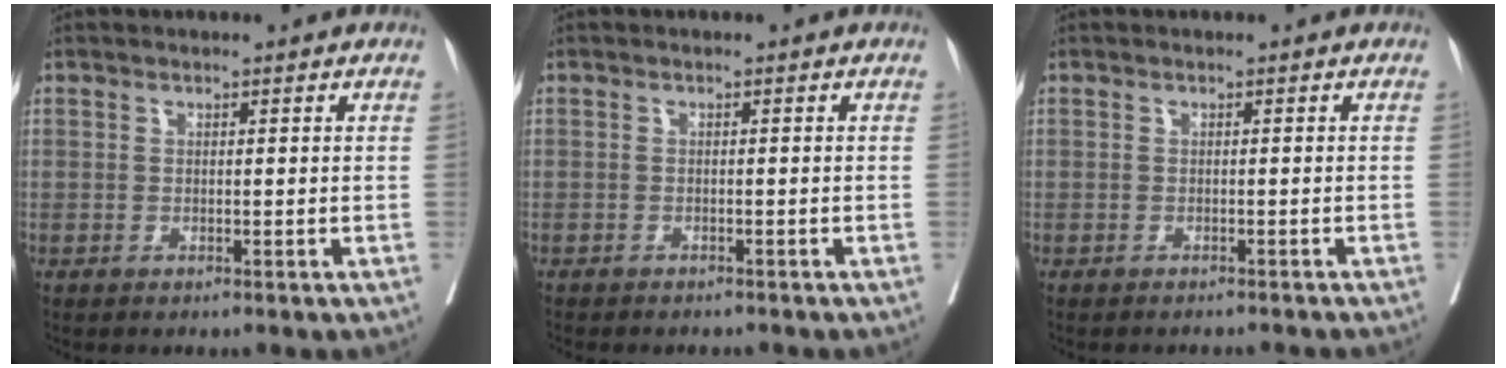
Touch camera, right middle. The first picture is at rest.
{"total": 5.2, "force": [-4.7, 1.1, 1.8], "torque": [-0.021, -0.006, -0.059]}
{"total": 5.6, "force": [-5.4, 0.5, 1.5], "torque": [-0.018, -0.012, -0.058]}